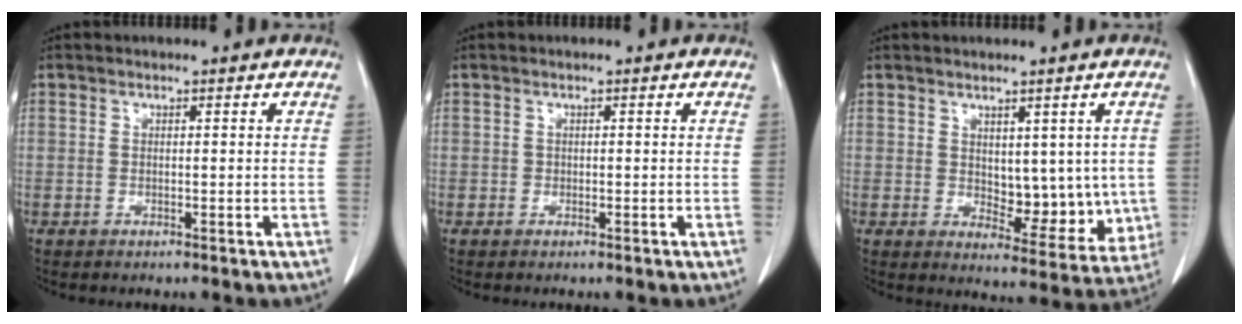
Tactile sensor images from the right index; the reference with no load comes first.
{"total": 0.0}
{"total": 8.5, "force": [0.7, 4.9, 6.9], "torque": [-0.067, -0.009, 0.022]}